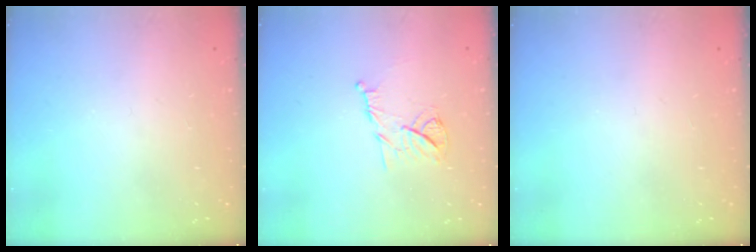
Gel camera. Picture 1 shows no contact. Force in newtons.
{"total": 8.6, "press": 8.6, "slide": 0.7}
{"total": 0.0}